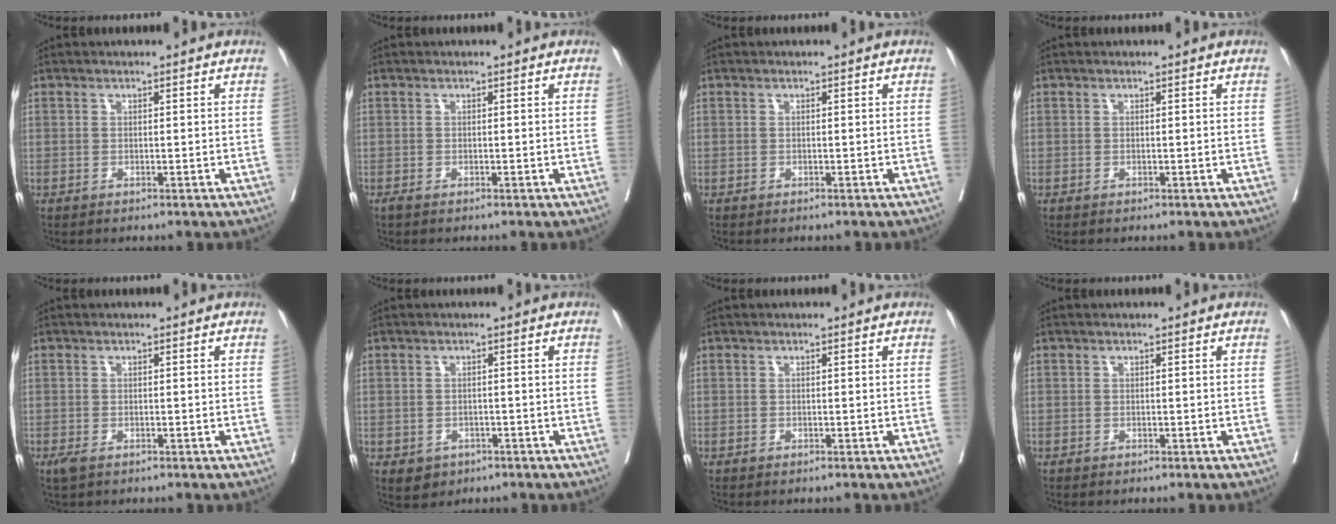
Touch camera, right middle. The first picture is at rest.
{"total": 0.5, "force": [-0.4, 0.0, 0.3], "torque": [-0.009, -0.004, -0.011]}
{"total": 0.0}
{"total": 0.0}
{"total": 1.8, "force": [-1.1, 0.8, 1.2], "torque": [-0.028, -0.006, -0.015]}
{"total": 3.1, "force": [-1.6, 2.5, 0.9], "torque": [-0.010, 0.002, -0.017]}
{"total": 0.0}
{"total": 0.0}